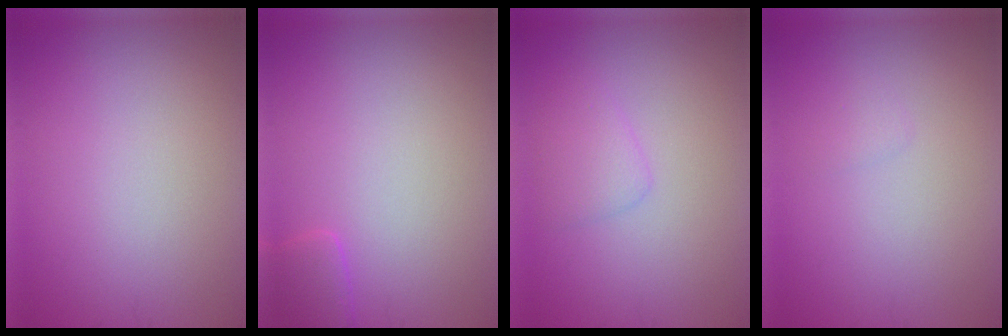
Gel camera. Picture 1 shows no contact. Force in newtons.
{"total": 1.6, "press": 1.6, "slide": 0.2}
{"total": 1.8, "press": 1.8, "slide": 0.1}
{"total": 0.5, "press": 0.5, "slide": 0.0}